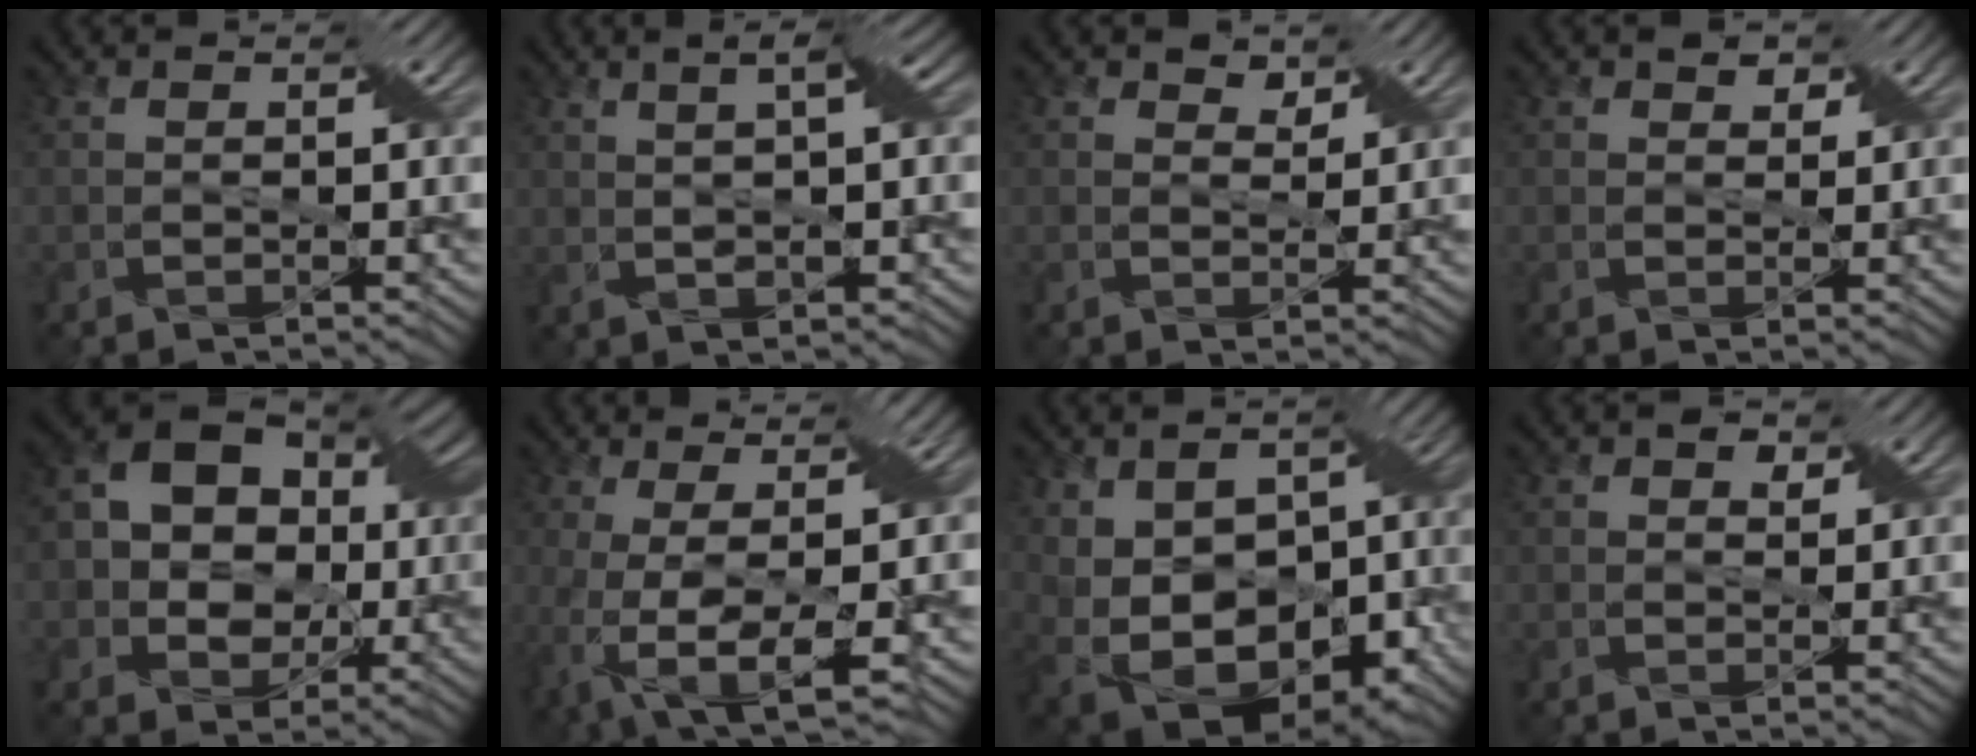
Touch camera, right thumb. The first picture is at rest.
{"total": 4.6, "force": [1.3, 0.8, 4.3], "torque": [-0.070, 0.008, 0.021]}
{"total": 2.0, "force": [1.5, 1.0, 0.8], "torque": [-0.020, -0.001, 0.025]}
{"total": 1.8, "force": [1.2, 1.1, 0.8], "torque": [-0.015, -0.001, 0.019]}
{"total": 13.0, "force": [0.5, 10.2, 8.0], "torque": [-0.134, 0.020, -0.002]}
{"total": 10.0, "force": [-2.6, 3.1, 9.2], "torque": [-0.180, -0.011, -0.039]}
{"total": 18.0, "force": [-2.7, 11.9, 13.1], "torque": [-0.212, -0.043, 0.002]}
{"total": 1.7, "force": [1.0, 1.1, 0.9], "torque": [-0.012, -0.001, 0.016]}